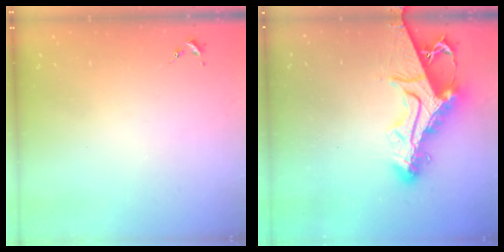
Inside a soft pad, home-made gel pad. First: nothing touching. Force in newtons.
{"total": 17.0, "press": 16.9, "slide": 1.8}